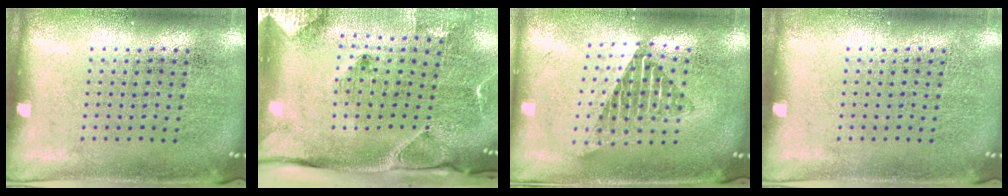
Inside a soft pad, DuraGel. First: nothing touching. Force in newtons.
{"total": 3.2, "press": 2.4, "slide": 2.2}
{"total": 1.7, "press": 1.4, "slide": 1.0}
{"total": 0.0}